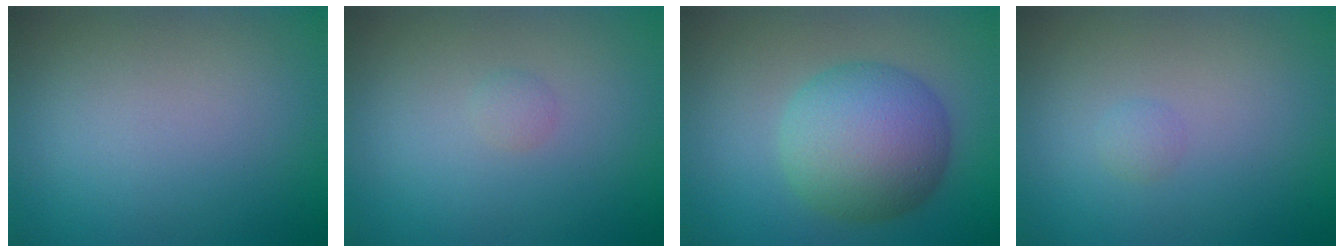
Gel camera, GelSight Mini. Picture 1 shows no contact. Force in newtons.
{"total": 0.7, "press": 0.7, "slide": 0.0}
{"total": 7.7, "press": 7.7, "slide": 0.2}
{"total": 0.6, "press": 0.6, "slide": 0.1}